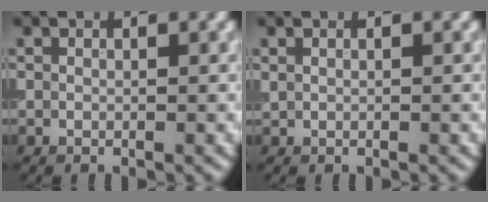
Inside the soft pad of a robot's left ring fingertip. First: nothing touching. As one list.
[{"total": 0.0}]